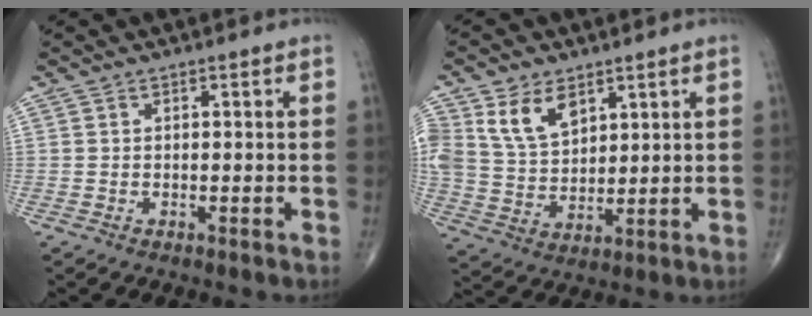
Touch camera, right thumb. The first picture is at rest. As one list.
[{"total": 9.6, "force": [5.0, 6.1, 5.5], "torque": [-0.085, -0.023, 0.106]}]